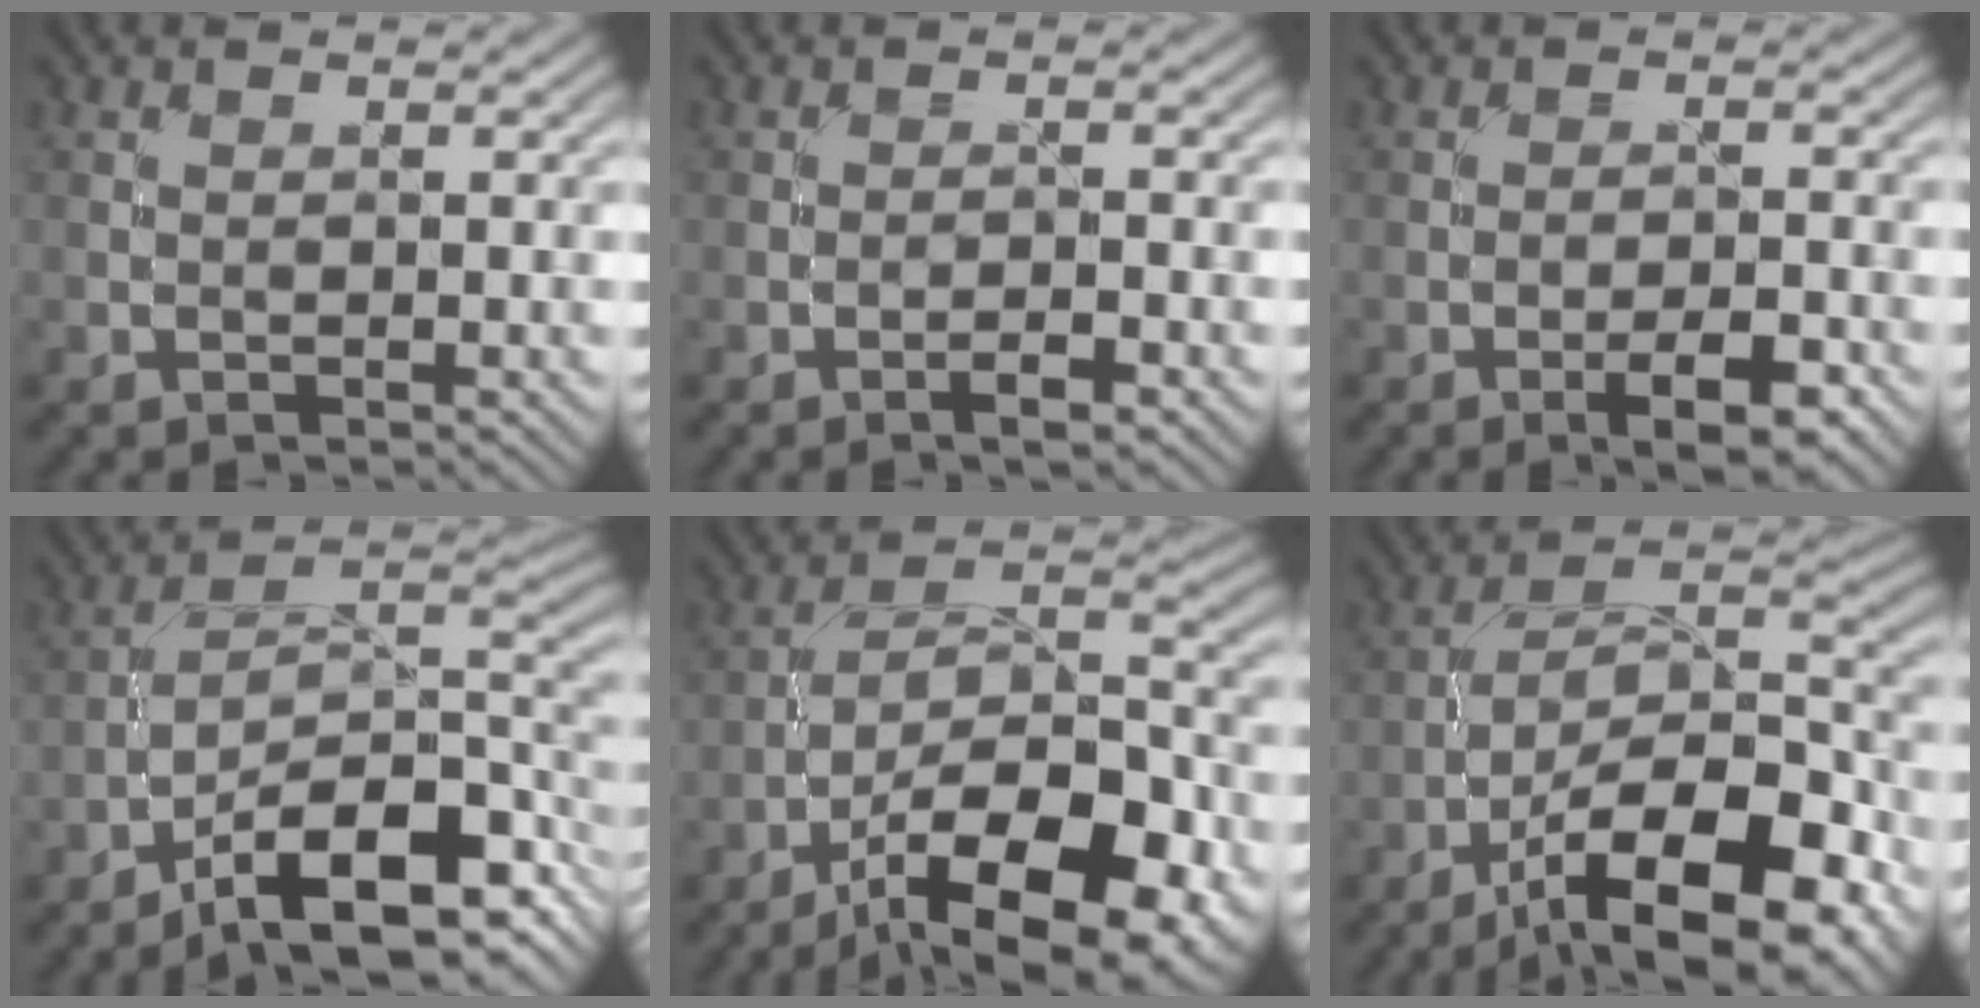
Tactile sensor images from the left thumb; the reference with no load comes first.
{"total": 2.1, "force": [-1.4, 0.4, 1.5], "torque": [-0.030, 0.003, -0.028]}
{"total": 4.7, "force": [-2.8, 1.4, 3.6], "torque": [-0.057, 0.007, -0.039]}
{"total": 14.4, "force": [-8.1, 5.6, 10.5], "torque": [-0.176, -0.010, -0.144]}
{"total": 17.5, "force": [-10.3, 7.0, 12.4], "torque": [-0.182, -0.012, -0.167]}
{"total": 16.8, "force": [-9.9, 6.6, 11.9], "torque": [-0.185, -0.007, -0.170]}